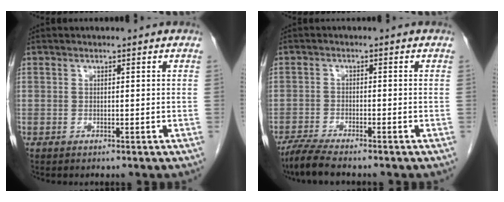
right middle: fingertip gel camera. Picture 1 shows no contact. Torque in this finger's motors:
{"motor_torque": [0.69, -0.56, 0.16, 0.04]}